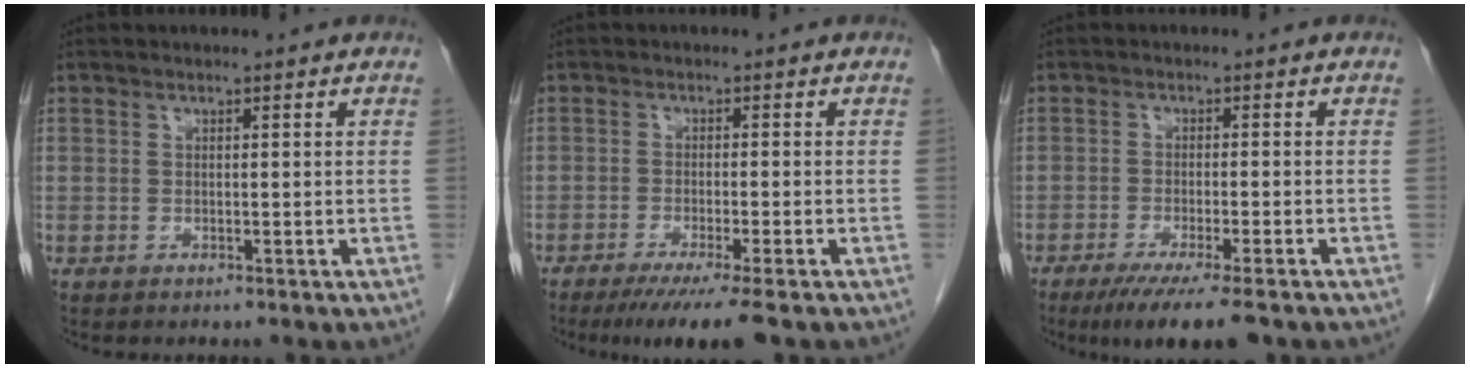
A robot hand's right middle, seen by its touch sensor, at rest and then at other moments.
{"total": 7.3, "force": [-5.3, -0.5, 4.9], "torque": [-0.067, -0.017, -0.083]}
{"total": 8.9, "force": [-6.6, 0.6, 5.9], "torque": [-0.082, -0.019, -0.100]}